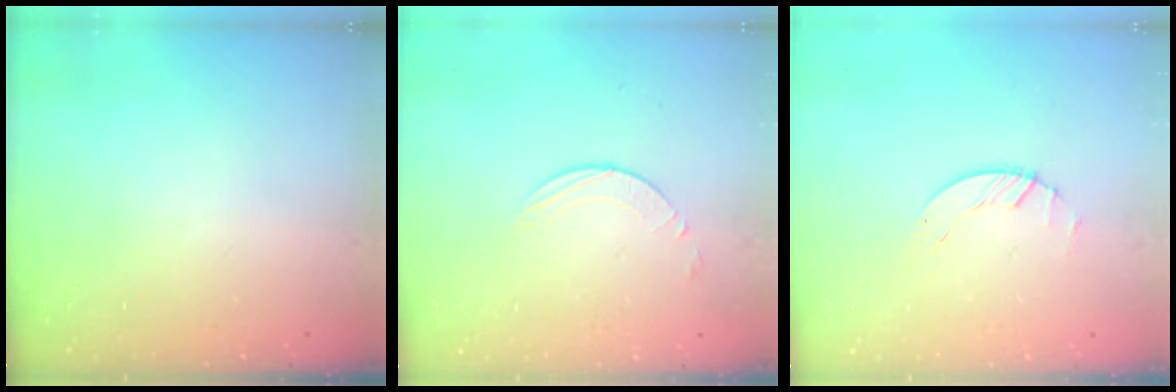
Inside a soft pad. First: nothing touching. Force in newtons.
{"total": 4.8, "press": 4.8, "slide": 0.5}
{"total": 0.8, "press": 0.8, "slide": 0.2}